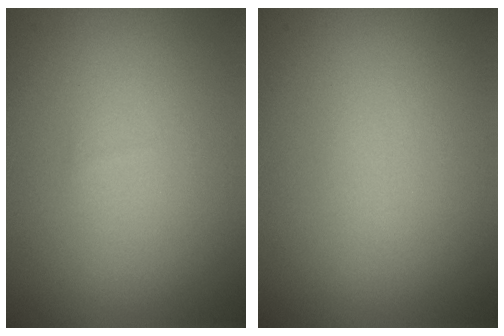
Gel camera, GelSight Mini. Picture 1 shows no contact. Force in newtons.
{"total": 0.0}